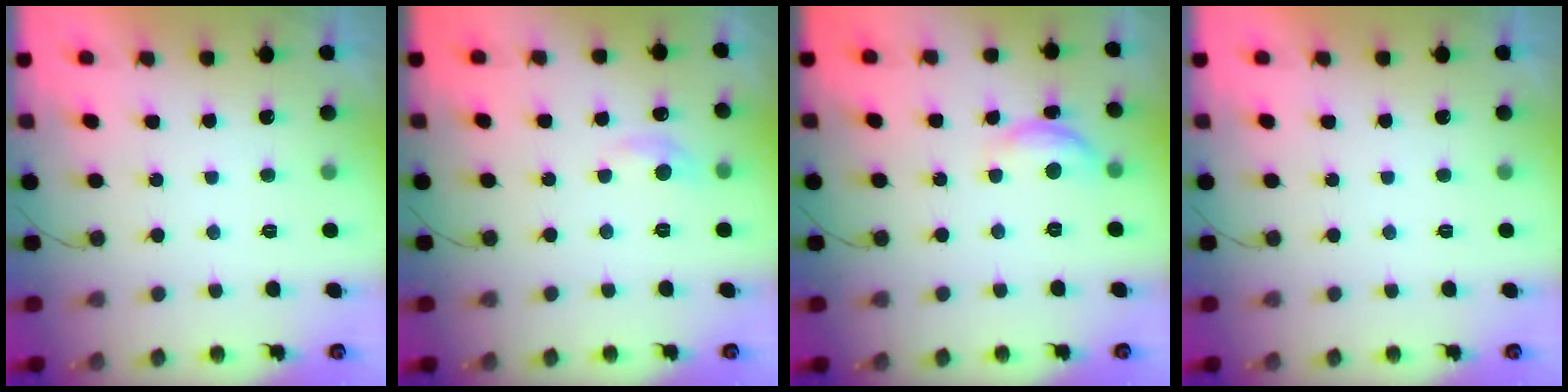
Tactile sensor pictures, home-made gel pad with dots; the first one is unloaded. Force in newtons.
{"total": 6.4, "press": 6.4, "slide": 0.9}
{"total": 9.3, "press": 9.3, "slide": 0.5}
{"total": 0.0}